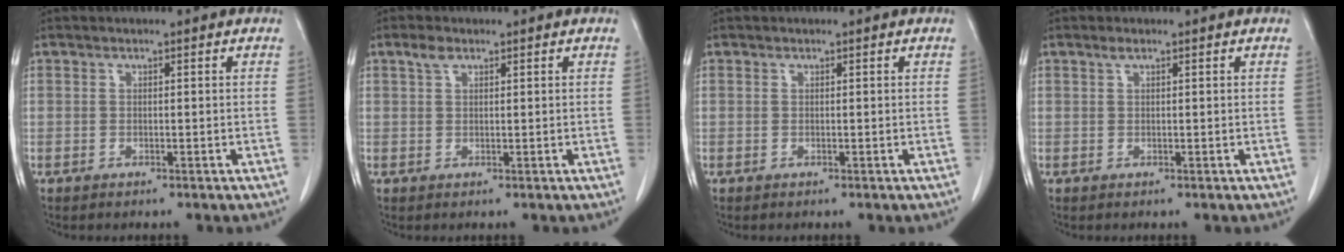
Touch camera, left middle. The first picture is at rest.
{"total": 1.7, "force": [1.1, 0.8, 1.0], "torque": [-0.023, 0.006, 0.020]}
{"total": 0.0}
{"total": 0.7, "force": [0.5, 0.1, 0.5], "torque": [-0.014, 0.002, 0.010]}